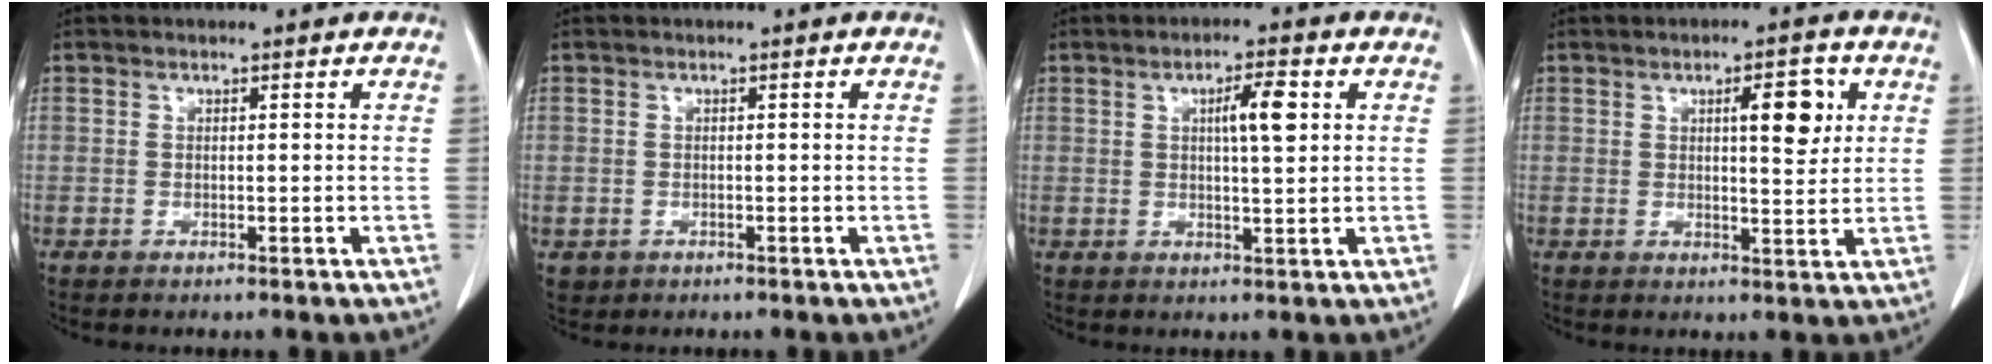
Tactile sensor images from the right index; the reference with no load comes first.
{"total": 1.4, "force": [-0.4, 1.3, 0.2], "torque": [-0.004, 0.003, 0.002]}
{"total": 5.0, "force": [1.5, 0.8, 4.7], "torque": [-0.077, 0.004, 0.024]}
{"total": 6.1, "force": [2.1, 1.6, 5.5], "torque": [-0.078, 0.003, 0.030]}